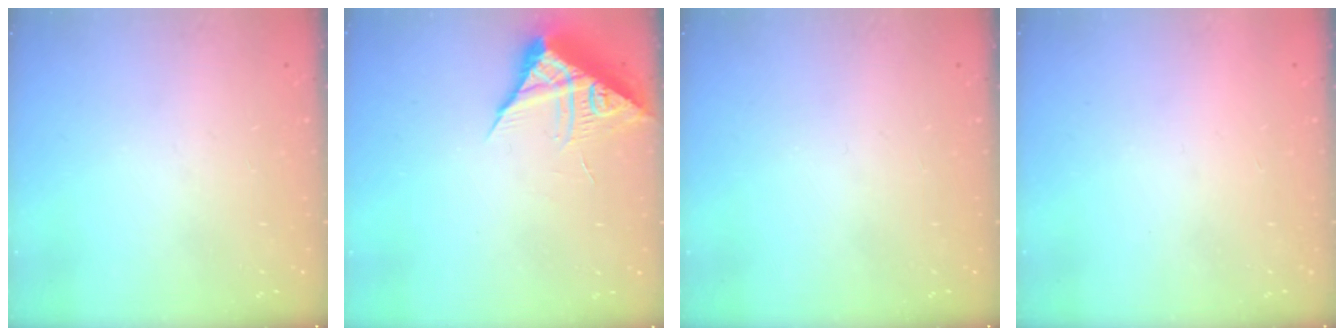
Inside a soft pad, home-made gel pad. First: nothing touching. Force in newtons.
{"total": 8.2, "press": 8.2, "slide": 0.7}
{"total": 0.0}
{"total": 1.5, "press": 1.5, "slide": 0.1}